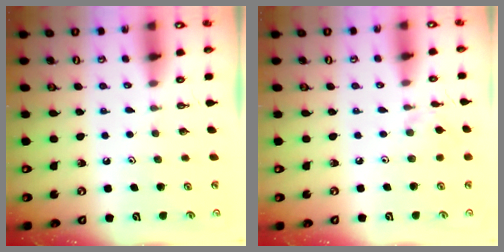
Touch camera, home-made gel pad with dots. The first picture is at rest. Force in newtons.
{"total": 1.2, "press": 1.2, "slide": 0.3}